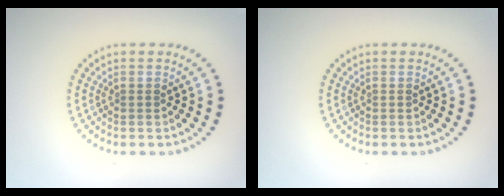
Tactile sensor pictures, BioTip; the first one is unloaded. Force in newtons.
{"total": 0.0}